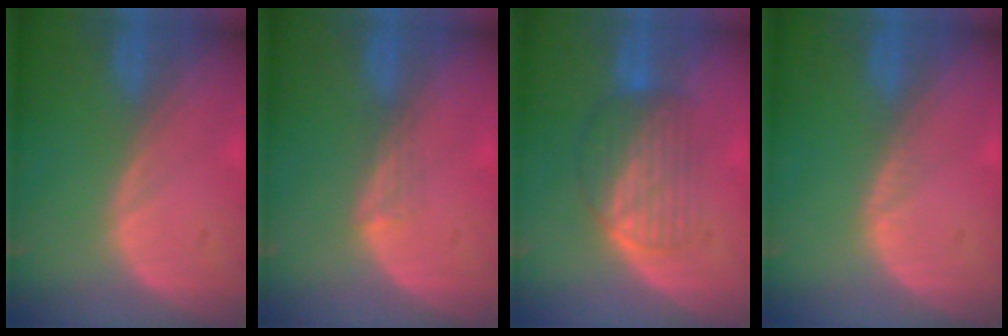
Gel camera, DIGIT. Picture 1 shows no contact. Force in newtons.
{"total": 1.8, "press": 1.3, "slide": 1.2}
{"total": 6.5, "press": 6.3, "slide": 1.5}
{"total": 0.5, "press": 0.5, "slide": 0.1}